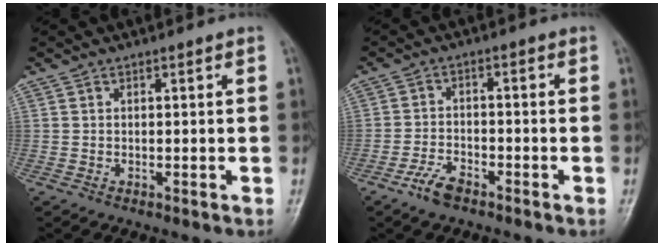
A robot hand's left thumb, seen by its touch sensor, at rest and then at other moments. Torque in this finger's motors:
{"motor_torque": [0.02, 0.10, 0.04, 0.04, 0.00]}